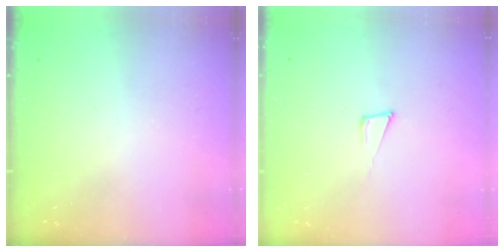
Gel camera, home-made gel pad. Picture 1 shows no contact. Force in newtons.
{"total": 6.3, "press": 6.1, "slide": 1.2}